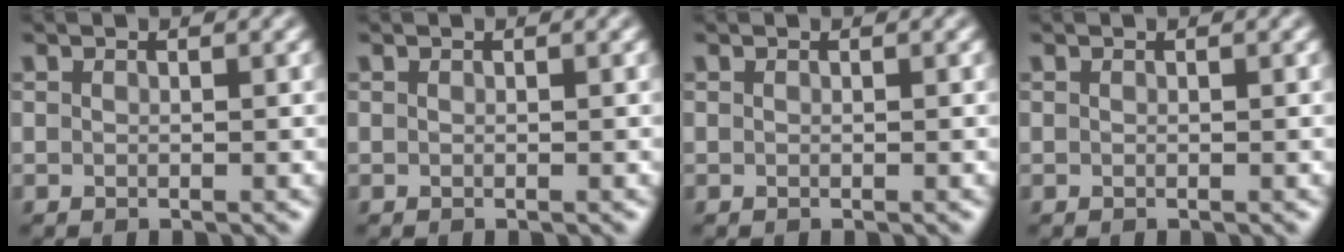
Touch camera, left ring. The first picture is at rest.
{"total": 0.0}
{"total": 0.0}
{"total": 0.0}